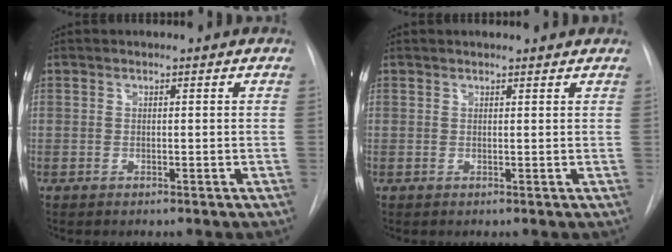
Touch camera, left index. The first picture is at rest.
{"total": 3.7, "force": [3.5, 0.8, 1.1], "torque": [-0.015, 0.019, 0.038]}